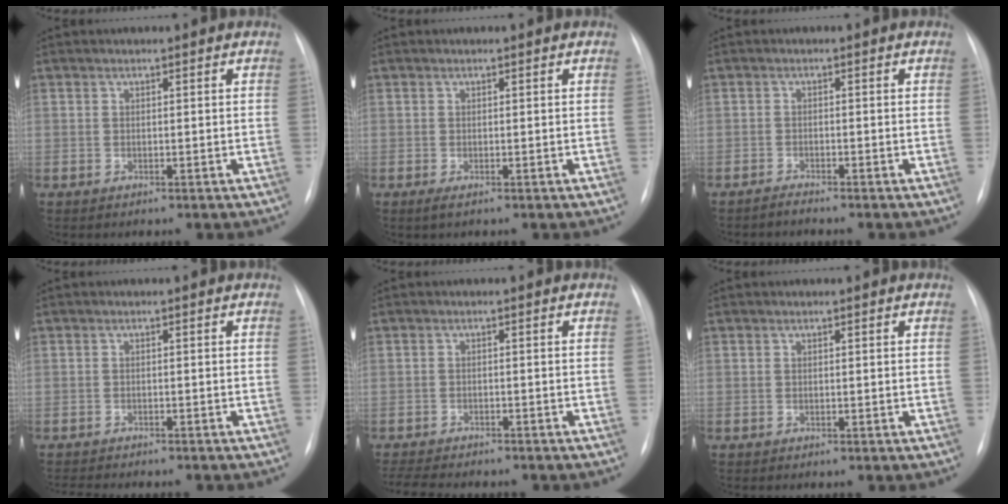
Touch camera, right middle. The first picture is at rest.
{"total": 0.8, "force": [-0.4, 0.1, 0.7], "torque": [-0.013, -0.003, -0.006]}
{"total": 1.1, "force": [-1.1, -0.2, -0.1], "torque": [-0.001, -0.005, -0.019]}
{"total": 7.5, "force": [-6.7, 1.3, 3.1], "torque": [-0.038, -0.002, -0.090]}
{"total": 8.7, "force": [-7.6, 1.9, 3.7], "torque": [-0.059, -0.006, -0.109]}
{"total": 0.0}